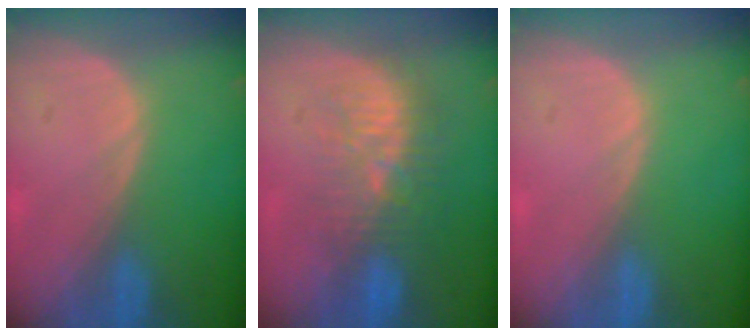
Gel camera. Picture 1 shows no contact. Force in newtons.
{"total": 9.3, "press": 8.8, "slide": 3.0}
{"total": 0.0}